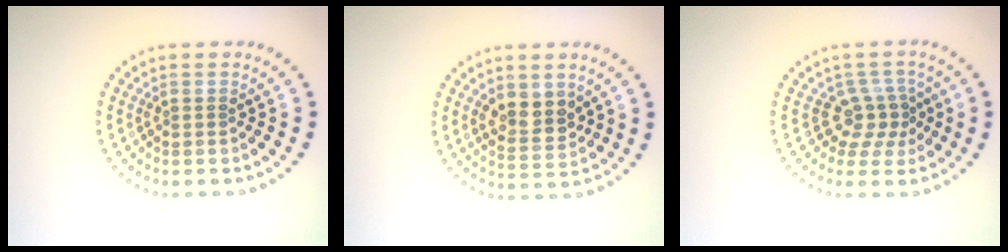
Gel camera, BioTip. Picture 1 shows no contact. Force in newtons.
{"total": 2.8, "press": 2.7, "slide": 0.9}
{"total": 2.8, "press": 2.0, "slide": 2.0}